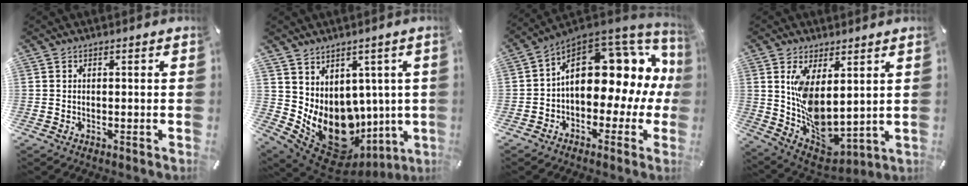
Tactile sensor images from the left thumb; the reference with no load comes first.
{"total": 14.1, "force": [-1.7, 11.2, 8.4], "torque": [-0.154, -0.039, -0.010]}
{"total": 18.3, "force": [4.9, 11.7, 13.3], "torque": [-0.171, -0.044, 0.088]}
{"total": 10.9, "force": [3.0, 6.3, 8.4], "torque": [-0.156, -0.043, 0.071]}